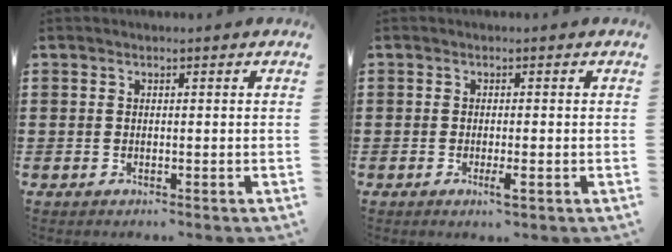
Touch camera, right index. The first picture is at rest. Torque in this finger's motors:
{"motor_torque": [0.66, -0.11, 0.24, 0.02]}